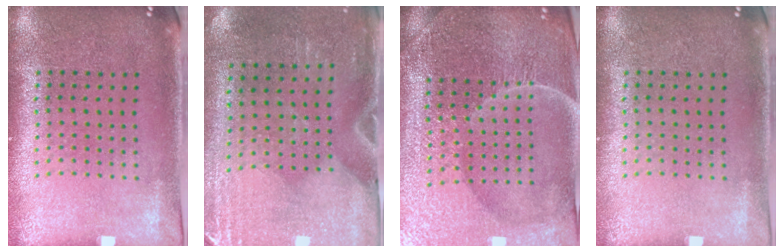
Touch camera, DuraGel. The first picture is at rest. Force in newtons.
{"total": 2.9, "press": 2.5, "slide": 1.4}
{"total": 5.5, "press": 5.0, "slide": 2.1}
{"total": 0.0}